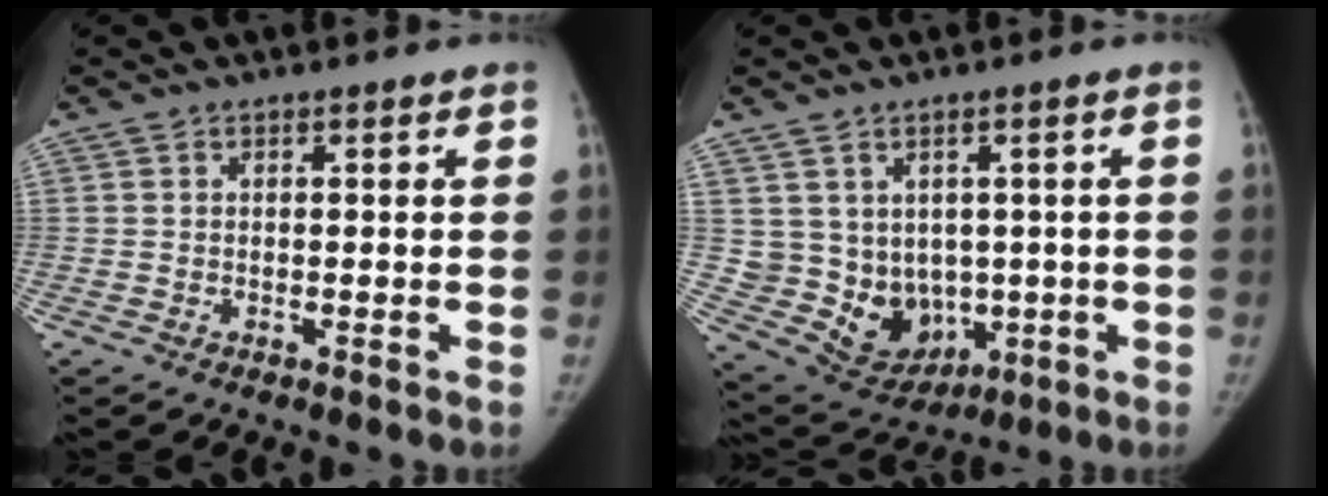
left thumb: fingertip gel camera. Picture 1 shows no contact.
{"total": 10.6, "force": [0.2, 9.1, 5.5], "torque": [-0.060, -0.004, 0.042]}